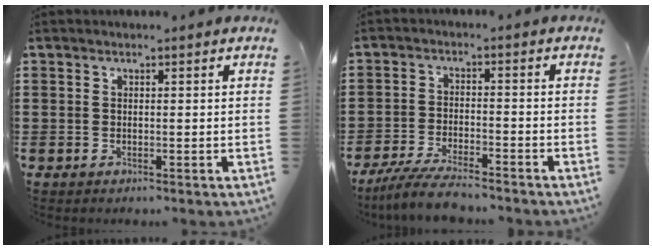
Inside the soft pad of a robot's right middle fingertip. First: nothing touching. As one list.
[{"total": 5.9, "force": [-5.3, 0.5, 2.4], "torque": [-0.059, -0.010, -0.102]}]